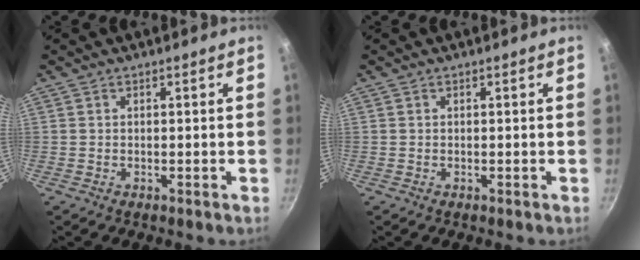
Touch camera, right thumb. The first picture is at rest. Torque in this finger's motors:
{"motor_torque": [-0.35, -0.36, 0.23, 0.03, -0.02]}